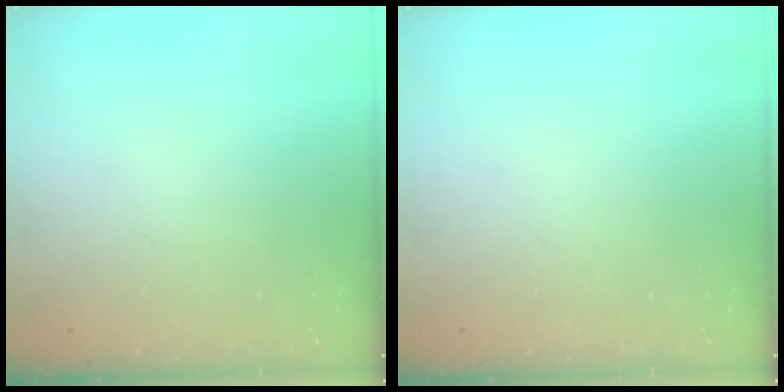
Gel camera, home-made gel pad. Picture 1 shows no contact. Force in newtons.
{"total": 0.0}